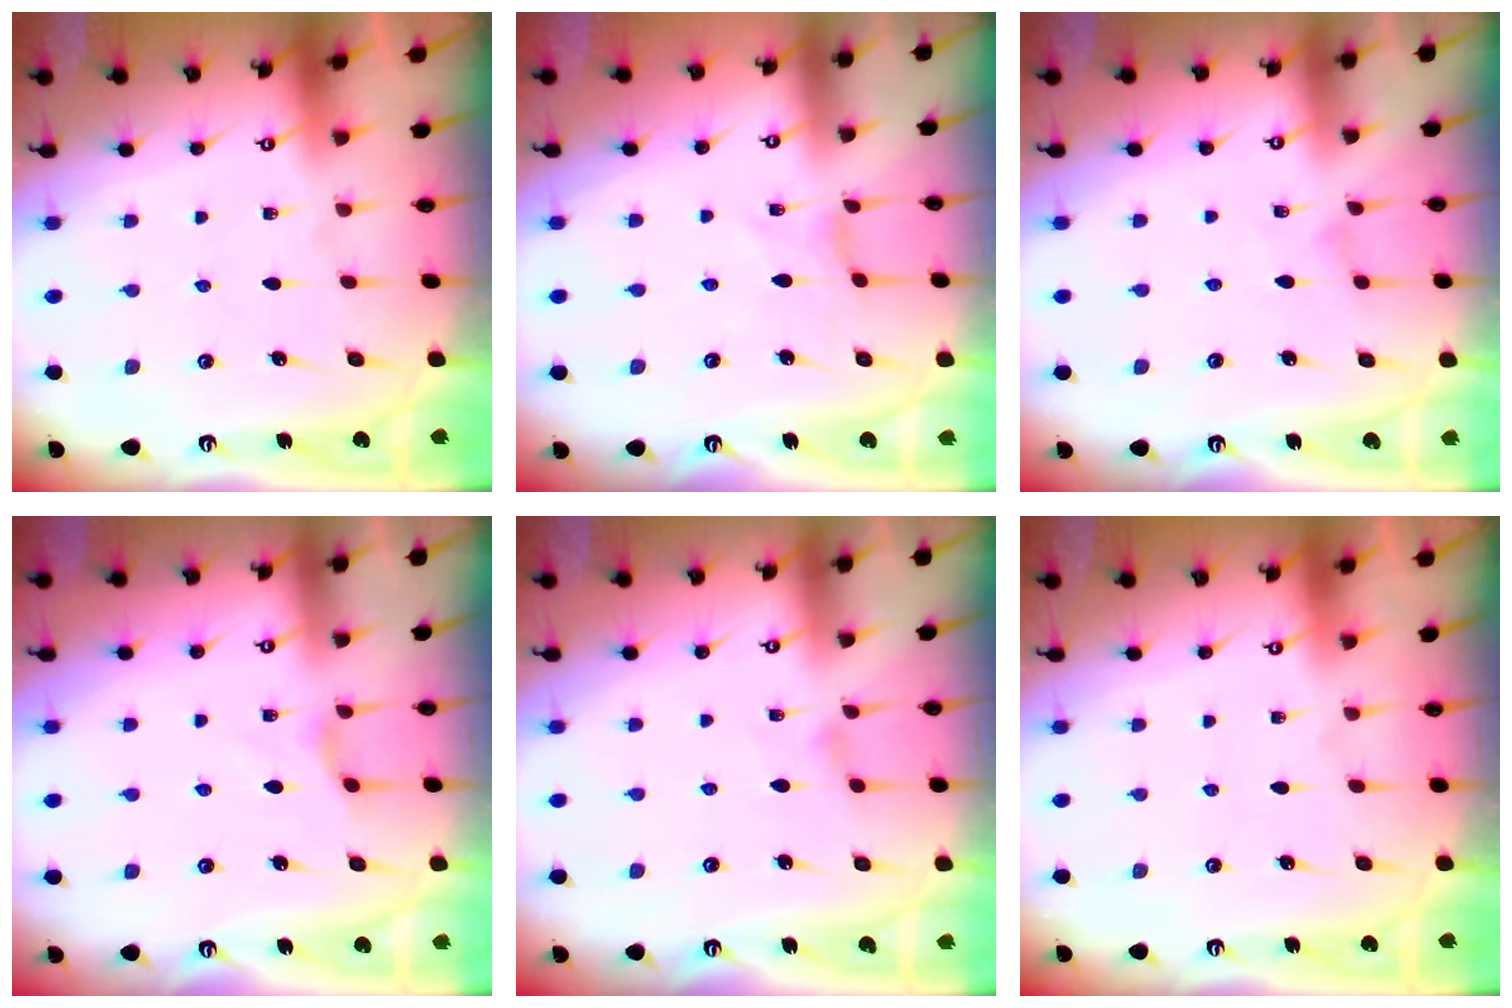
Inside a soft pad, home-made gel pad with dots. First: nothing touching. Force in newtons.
{"total": 0.0}
{"total": 0.0}
{"total": 2.0, "press": 2.0, "slide": 0.3}
{"total": 1.5, "press": 1.4, "slide": 0.4}
{"total": 0.0}